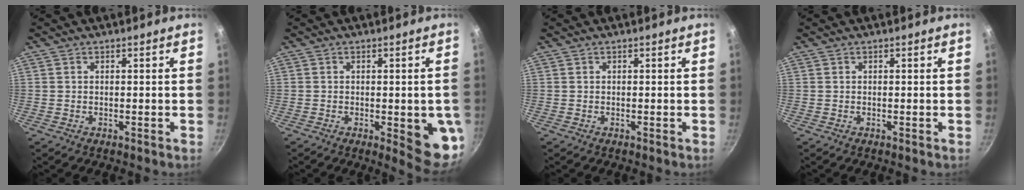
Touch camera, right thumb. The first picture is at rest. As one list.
[{"total": 9.5, "force": [-1.9, 2.9, 8.8], "torque": [-0.082, -0.003, -0.017]}, {"total": 0.0}, {"total": 0.0}]